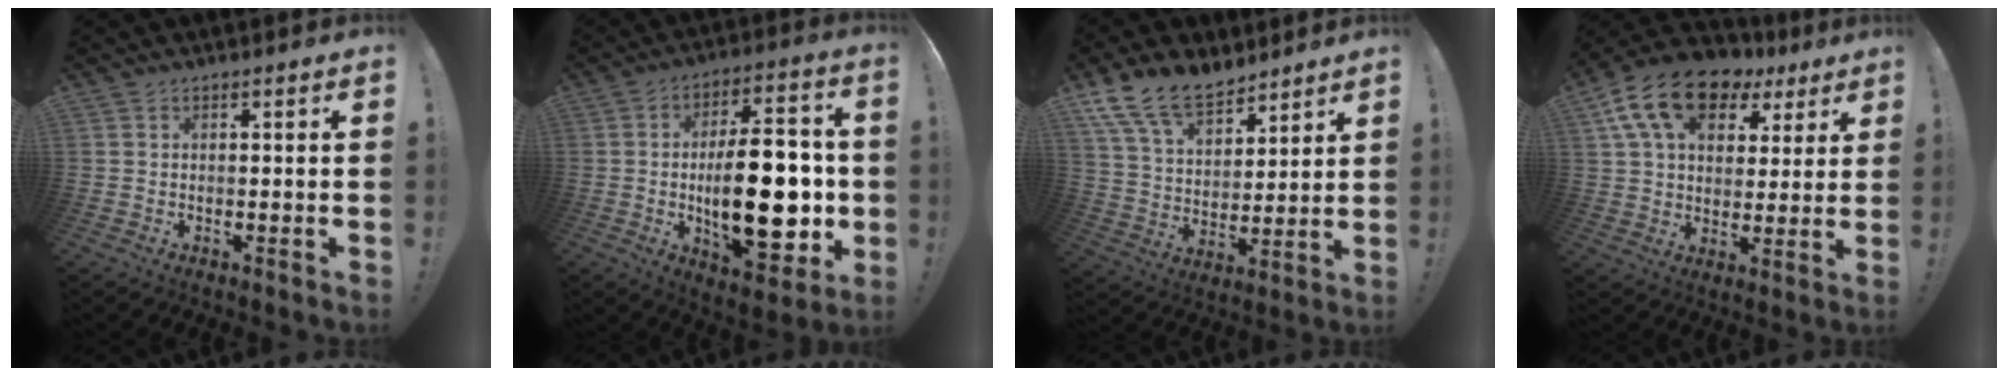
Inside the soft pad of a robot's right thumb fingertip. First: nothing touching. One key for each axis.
{"total": 25.0, "fx": -1.7, "fy": 11.1, "fz": 22.4, "tx": -0.364, "ty": 0.000, "tz": -0.024}
{"total": 15.1, "fx": 11.3, "fy": 7.7, "fz": 6.5, "tx": -0.129, "ty": -0.070, "tz": 0.215}
{"total": 17.1, "fx": 8.8, "fy": 10.6, "fz": 10.2, "tx": -0.178, "ty": -0.035, "tz": 0.161}